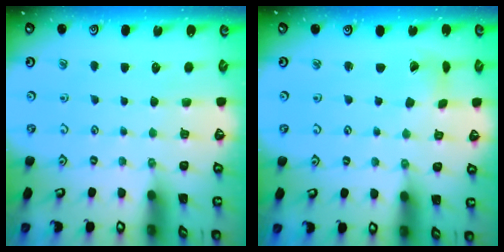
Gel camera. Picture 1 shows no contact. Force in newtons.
{"total": 1.4, "press": 1.4, "slide": 0.2}